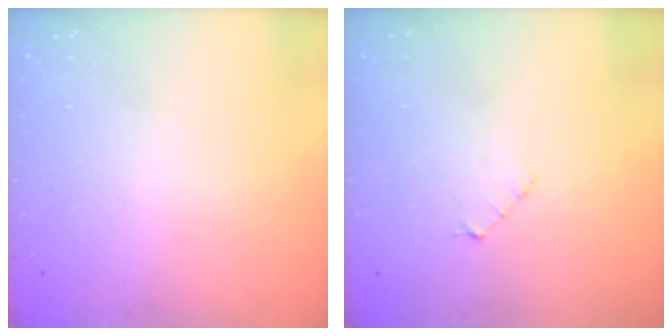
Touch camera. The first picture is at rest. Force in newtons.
{"total": 2.9, "press": 2.9, "slide": 0.3}